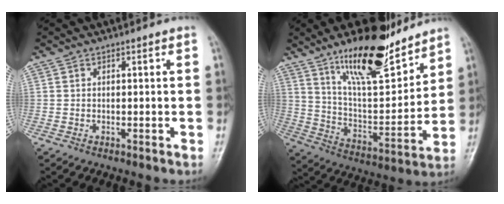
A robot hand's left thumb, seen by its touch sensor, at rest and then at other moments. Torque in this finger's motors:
{"motor_torque": [0.73, 0.21, 1.46, -1.31, 0.39]}